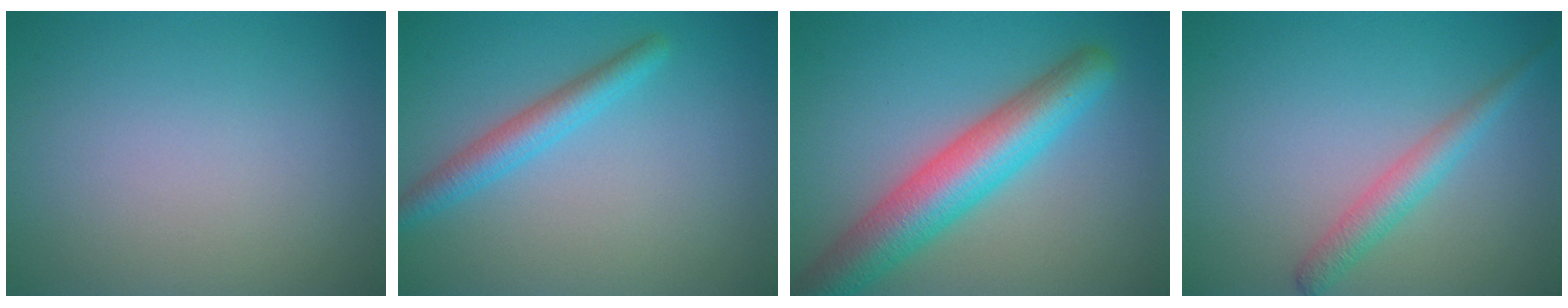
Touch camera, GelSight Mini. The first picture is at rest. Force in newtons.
{"total": 2.9, "press": 2.9, "slide": 0.2}
{"total": 7.4, "press": 7.4, "slide": 0.2}
{"total": 2.5, "press": 2.5, "slide": 0.1}